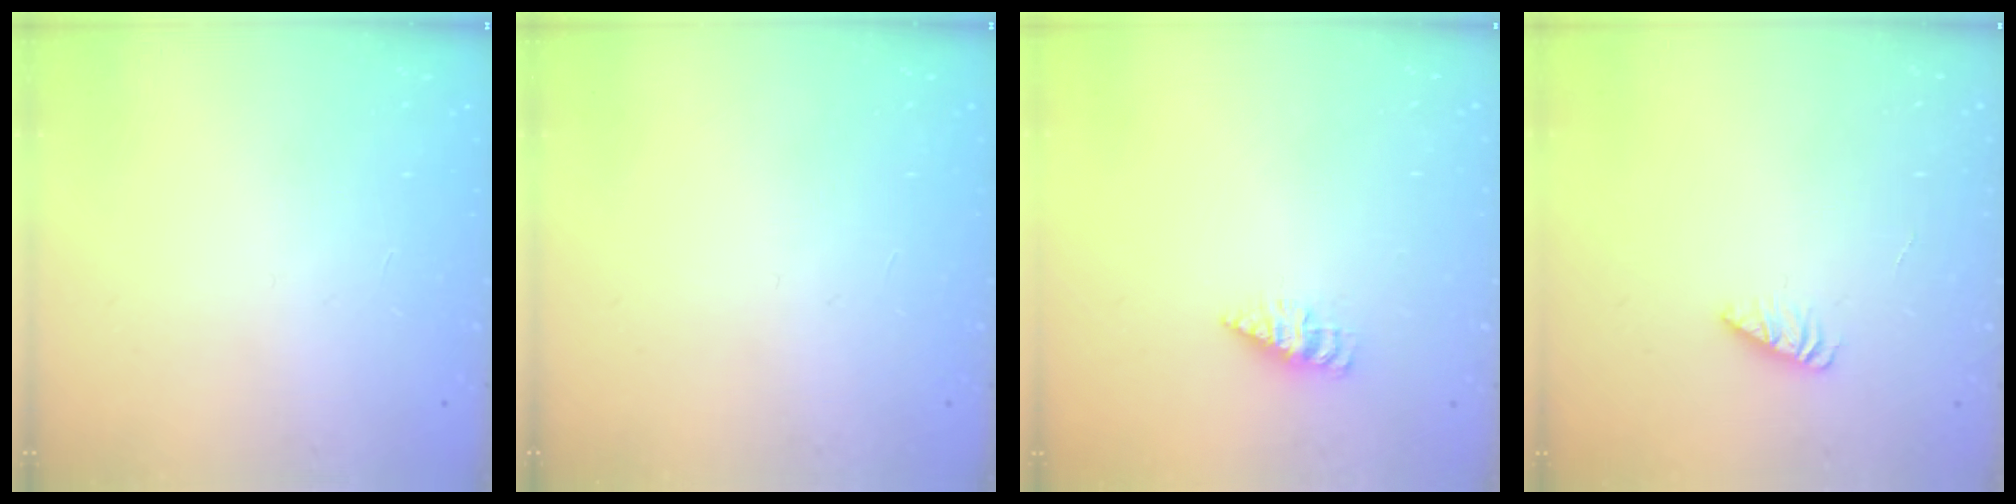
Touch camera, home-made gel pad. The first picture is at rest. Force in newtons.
{"total": 0.0}
{"total": 2.2, "press": 2.2, "slide": 0.3}
{"total": 1.8, "press": 1.7, "slide": 0.2}